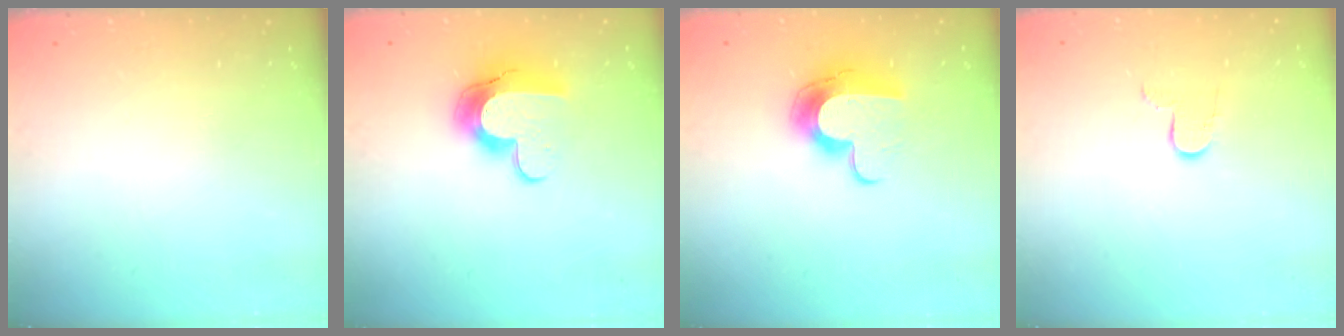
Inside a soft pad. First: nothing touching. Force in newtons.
{"total": 11.9, "press": 11.9, "slide": 0.6}
{"total": 12.2, "press": 12.2, "slide": 0.3}
{"total": 6.3, "press": 6.3, "slide": 0.5}